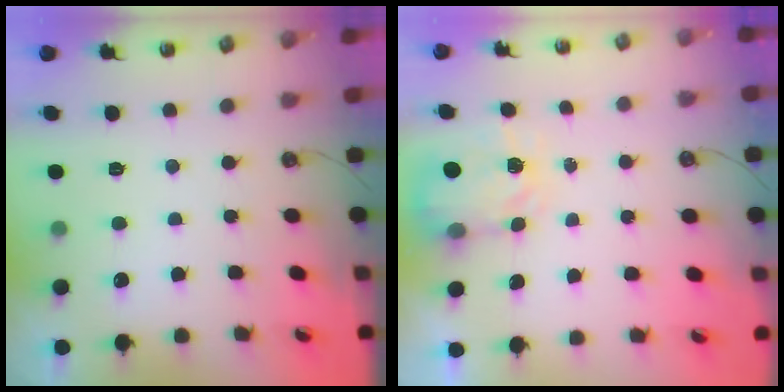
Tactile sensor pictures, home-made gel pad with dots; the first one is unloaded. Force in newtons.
{"total": 4.0, "press": 3.9, "slide": 0.7}